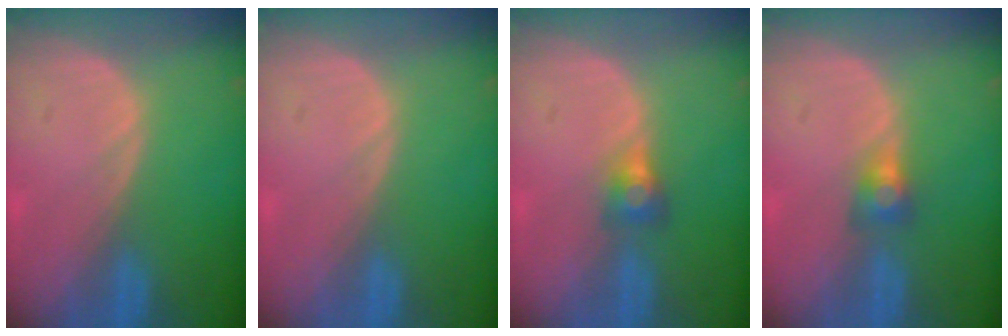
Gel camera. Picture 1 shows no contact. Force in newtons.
{"total": 0.0}
{"total": 2.8, "press": 2.6, "slide": 1.0}
{"total": 3.0, "press": 2.5, "slide": 1.6}